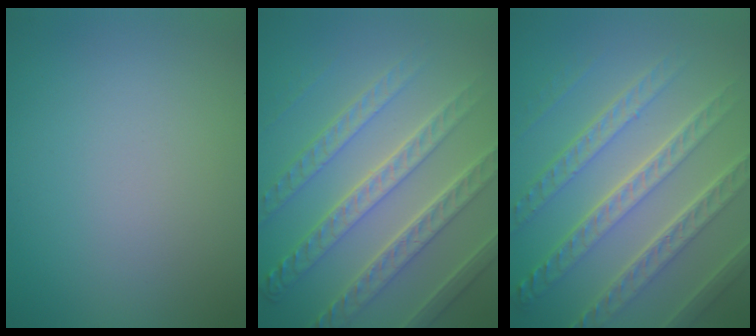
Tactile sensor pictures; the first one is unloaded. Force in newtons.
{"total": 6.2, "press": 5.6, "slide": 2.7}
{"total": 8.4, "press": 6.1, "slide": 5.8}